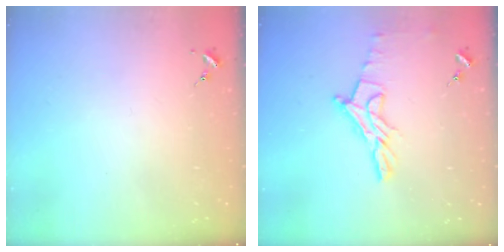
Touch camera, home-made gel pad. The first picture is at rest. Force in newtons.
{"total": 13.3, "press": 13.3, "slide": 1.0}